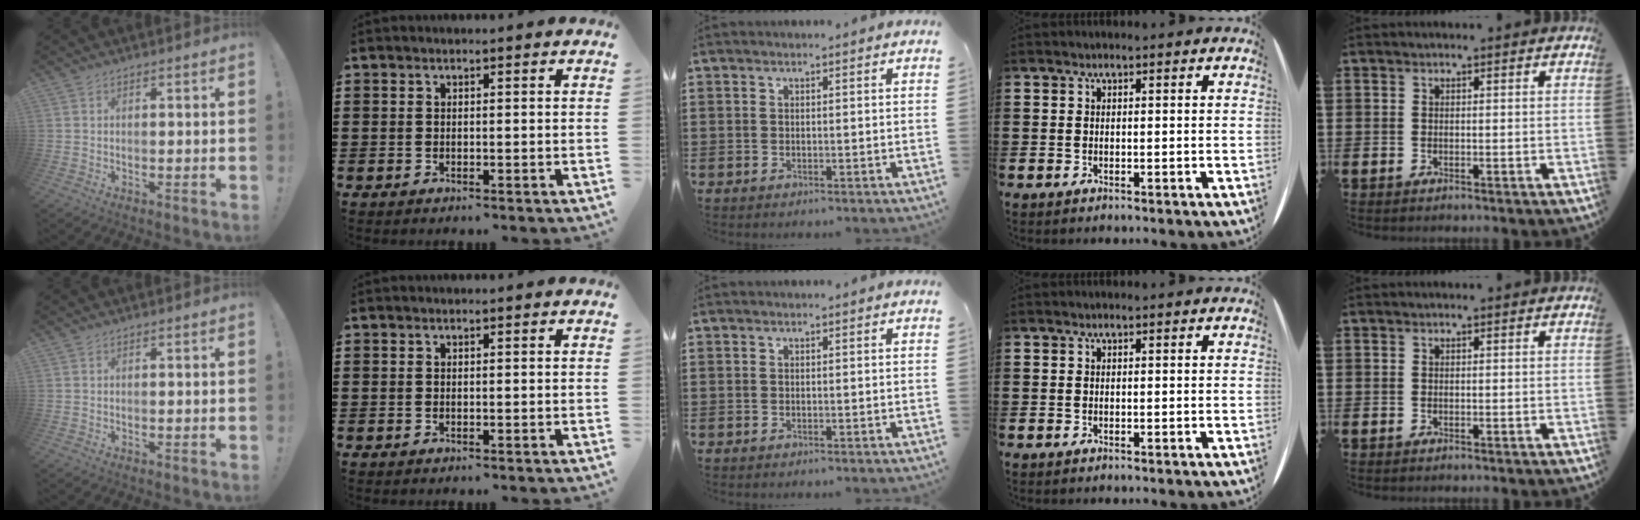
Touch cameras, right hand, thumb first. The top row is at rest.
{}